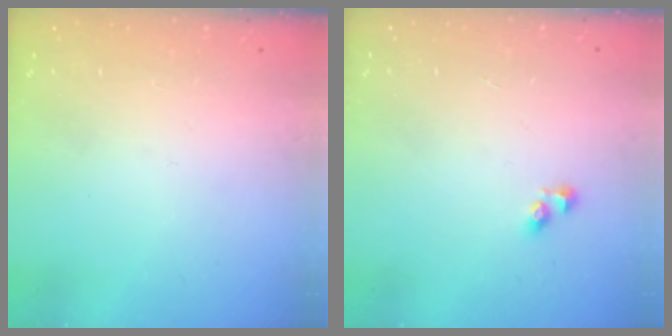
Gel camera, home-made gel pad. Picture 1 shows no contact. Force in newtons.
{"total": 2.0, "press": 2.0, "slide": 0.3}